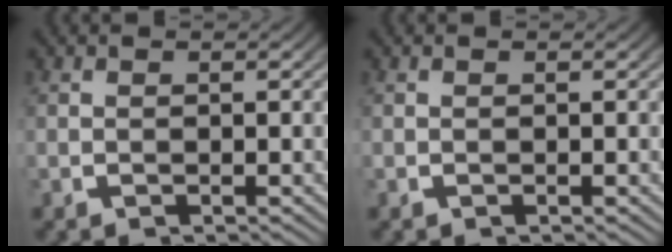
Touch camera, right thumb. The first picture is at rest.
{"total": 0.0}